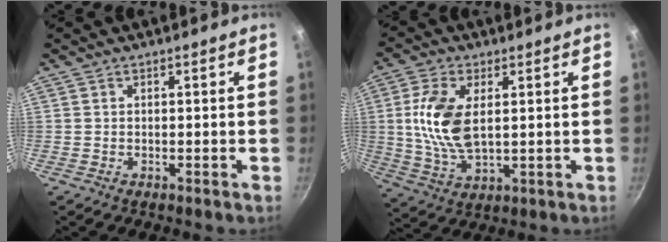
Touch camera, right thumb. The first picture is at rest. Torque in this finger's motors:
{"motor_torque": [-0.25, 0.72, 0.44, 0.48, 0.27]}